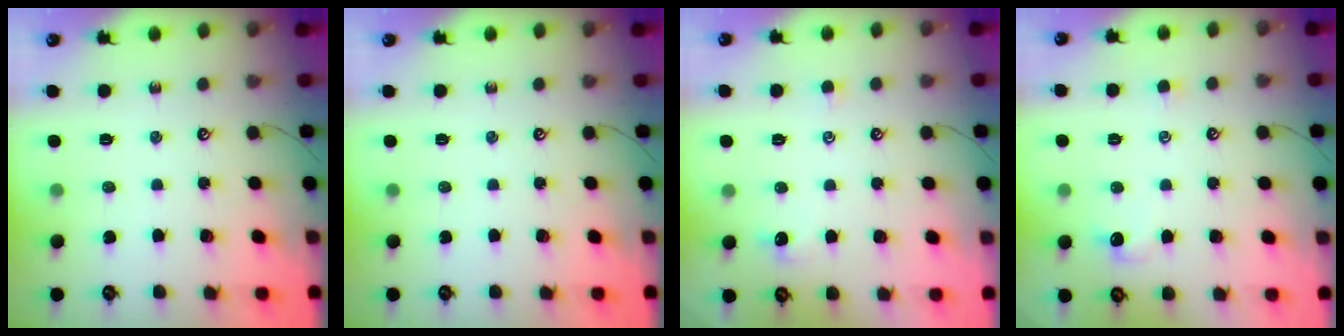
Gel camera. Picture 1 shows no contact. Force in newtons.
{"total": 0.0}
{"total": 0.6, "press": 0.3, "slide": 0.5}
{"total": 0.5, "press": 0.2, "slide": 0.5}